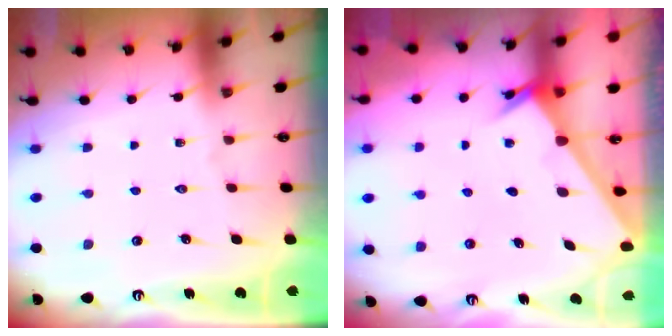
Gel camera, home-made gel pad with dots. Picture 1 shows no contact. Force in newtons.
{"total": 2.5, "press": 2.5, "slide": 0.2}